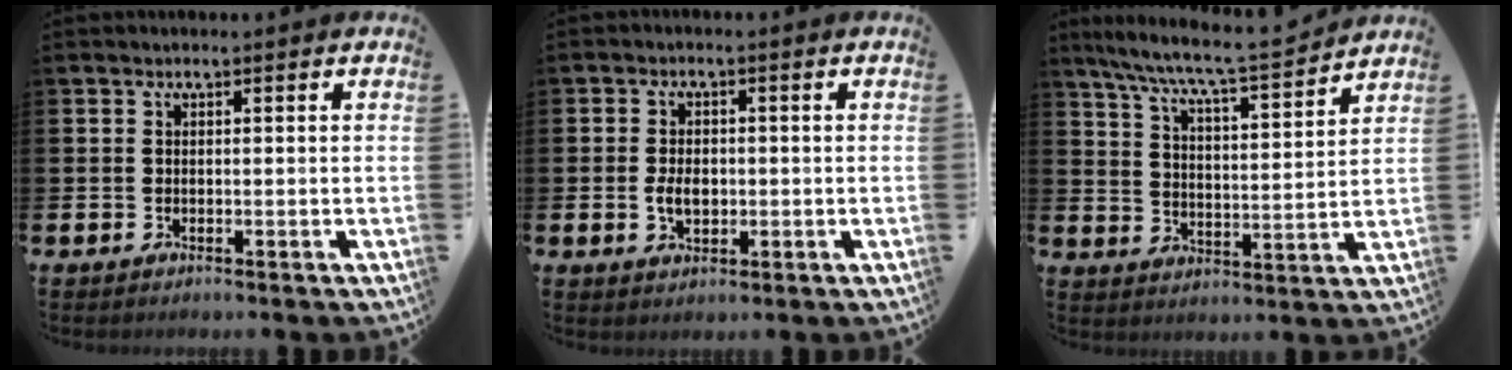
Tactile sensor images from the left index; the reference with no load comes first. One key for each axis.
{"total": 3.3, "fx": -0.3, "fy": 2.2, "fz": 2.5, "tx": -0.033, "ty": -0.001, "tz": -0.009}
{"total": 7.9, "fx": 7.4, "fy": 0.1, "fz": 2.8, "tx": -0.088, "ty": -0.054, "tz": 0.126}